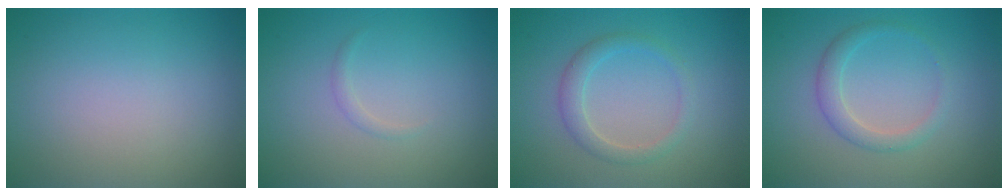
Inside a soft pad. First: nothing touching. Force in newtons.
{"total": 0.6, "press": 0.6, "slide": 0.0}
{"total": 2.2, "press": 2.2, "slide": 0.2}
{"total": 1.5, "press": 1.5, "slide": 0.0}